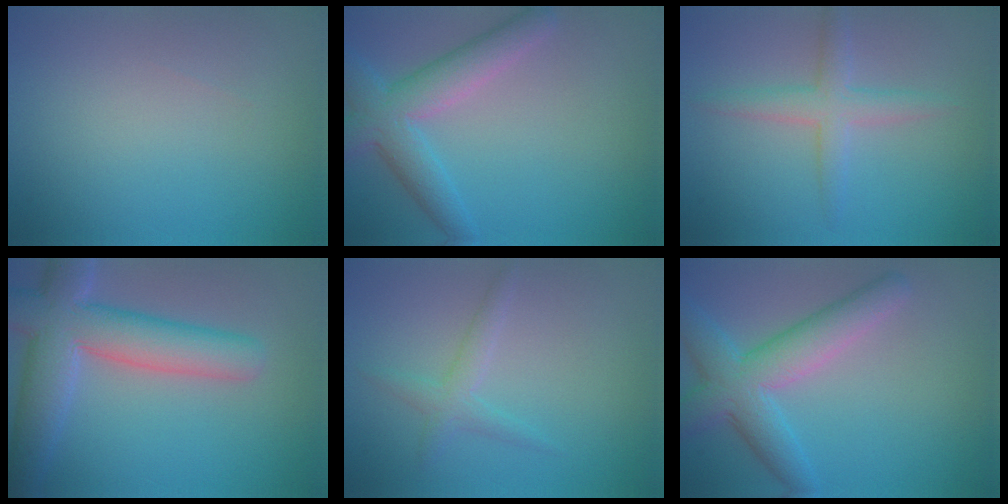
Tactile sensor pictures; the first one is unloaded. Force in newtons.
{"total": 4.9, "press": 4.9, "slide": 0.3}
{"total": 2.9, "press": 2.9, "slide": 0.1}
{"total": 8.1, "press": 8.1, "slide": 0.6}
{"total": 1.7, "press": 1.7, "slide": 0.1}
{"total": 5.7, "press": 5.7, "slide": 0.1}